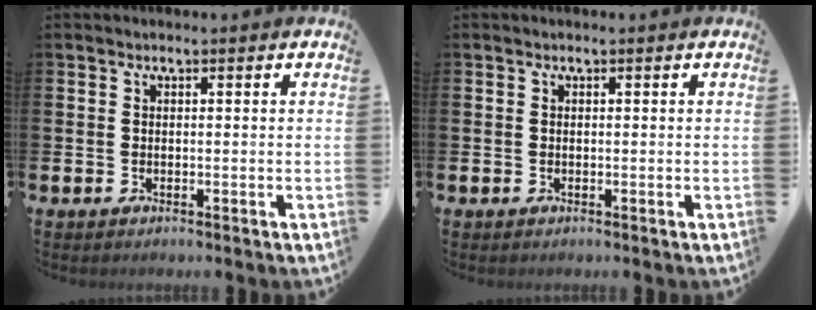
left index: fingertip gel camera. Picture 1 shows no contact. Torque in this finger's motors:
{"motor_torque": [-0.36, 0.29, 0.02, -0.01]}